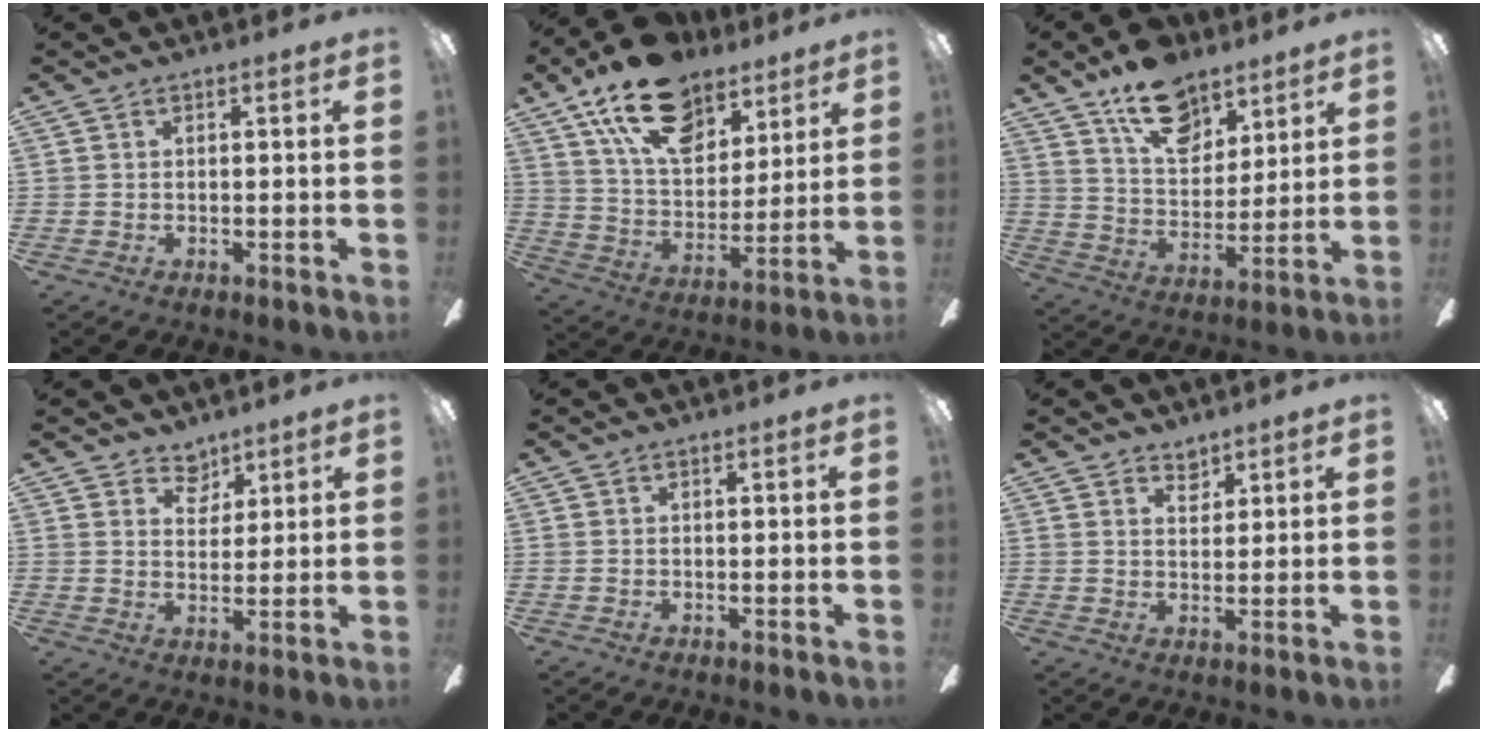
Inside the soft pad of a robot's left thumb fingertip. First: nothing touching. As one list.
[{"total": 20.1, "force": [13.0, 10.9, 10.8], "torque": [-0.182, -0.064, 0.234]}, {"total": 15.4, "force": [10.8, 8.3, 7.2], "torque": [-0.109, -0.054, 0.198]}, {"total": 5.1, "force": [4.1, 3.0, 0.9], "torque": [-0.009, -0.019, 0.073]}, {"total": 0.0}, {"total": 3.5, "force": [2.8, 1.6, 1.1], "torque": [-0.005, -0.015, 0.047]}]